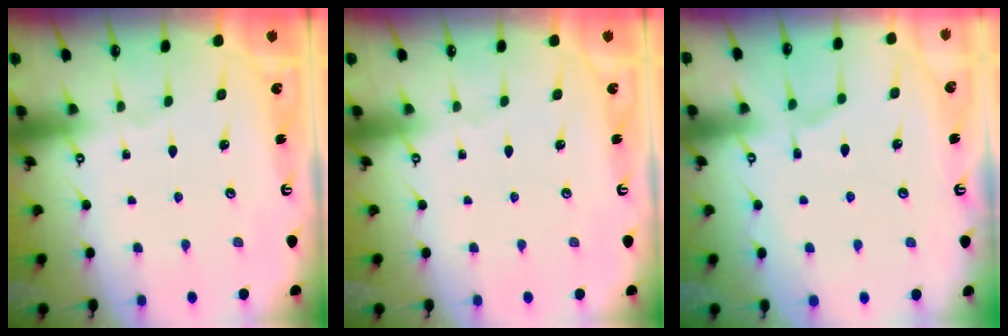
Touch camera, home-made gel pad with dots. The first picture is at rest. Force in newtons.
{"total": 0.0}
{"total": 1.4, "press": 0.1, "slide": 1.4}